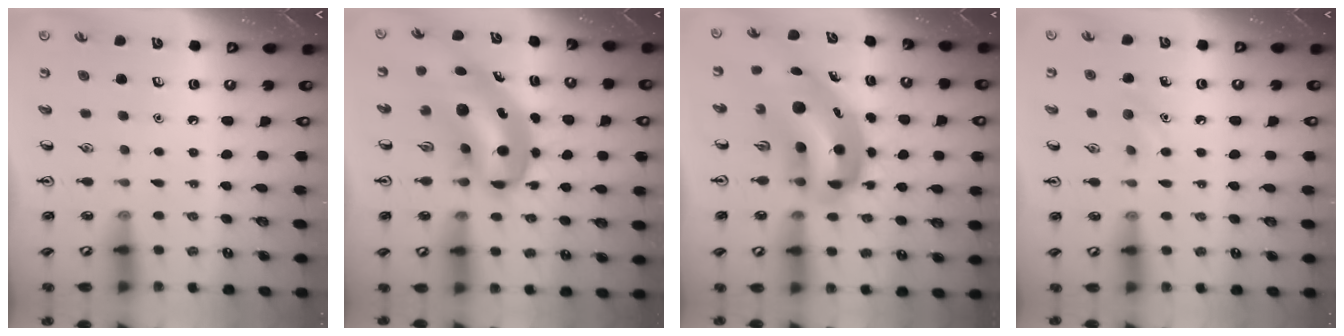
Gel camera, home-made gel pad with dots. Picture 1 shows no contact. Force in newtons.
{"total": 10.3, "press": 9.8, "slide": 3.1}
{"total": 13.4, "press": 12.9, "slide": 3.7}
{"total": 6.5, "press": 6.2, "slide": 1.9}